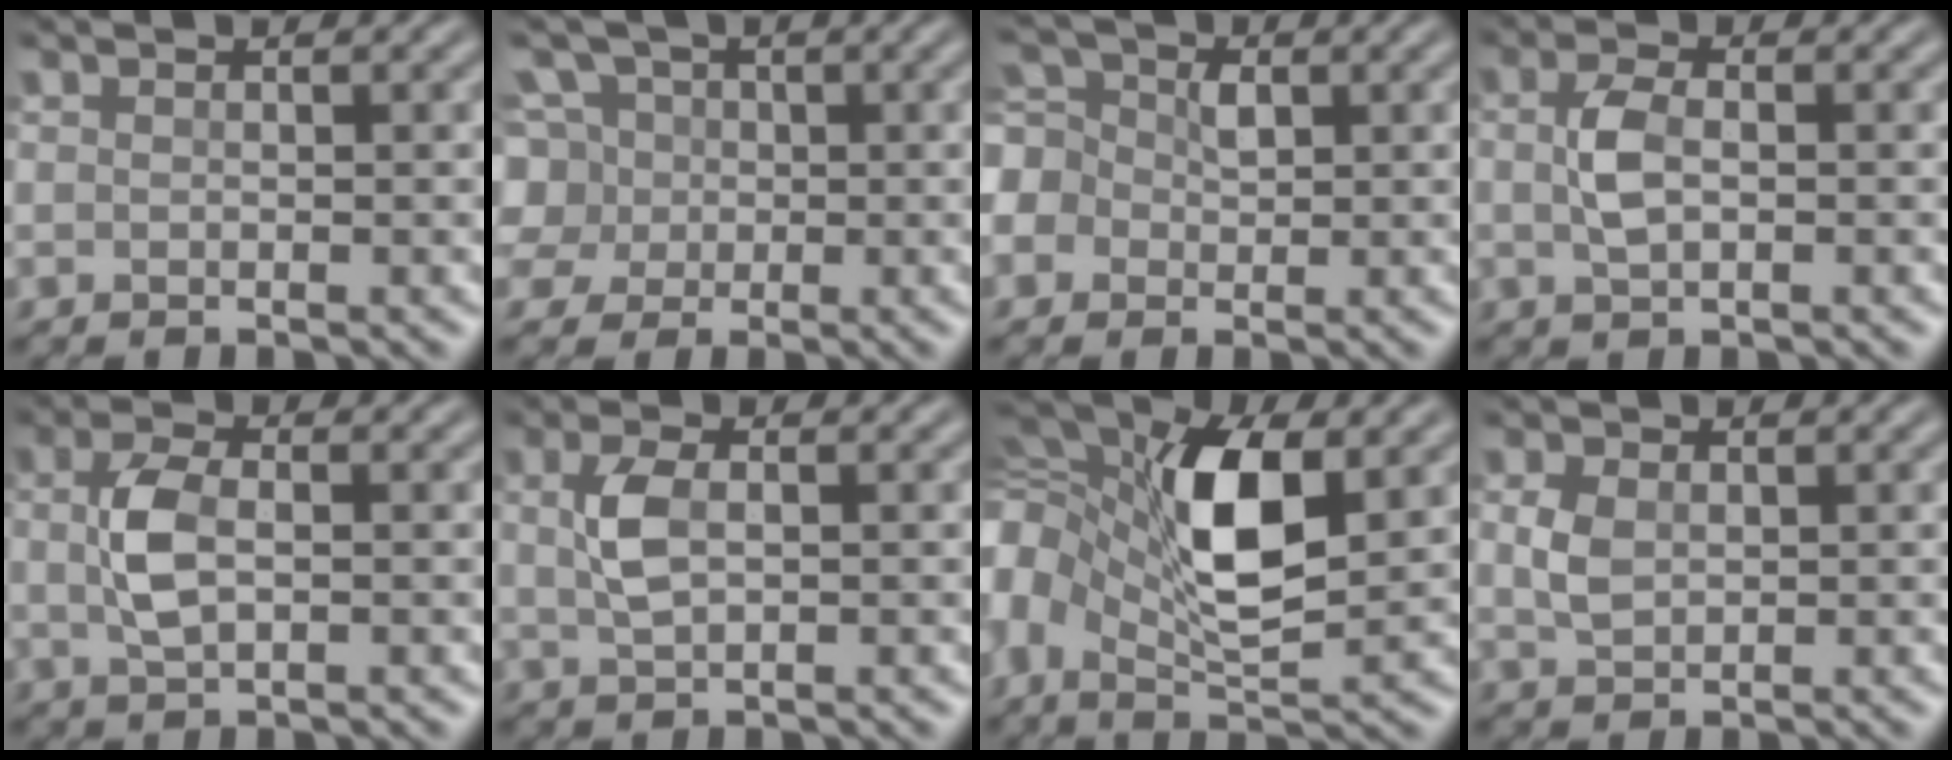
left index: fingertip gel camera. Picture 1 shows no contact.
{"total": 7.4, "force": [0.9, 6.7, 3.1], "torque": [-0.076, 0.038, -0.018]}
{"total": 6.5, "force": [-0.7, 5.8, 2.8], "torque": [-0.067, 0.032, -0.046]}
{"total": 2.7, "force": [-0.1, 1.3, 2.4], "torque": [-0.054, 0.003, -0.002]}
{"total": 3.7, "force": [-0.1, 1.8, 3.2], "torque": [-0.069, 0.005, -0.002]}
{"total": 2.8, "force": [0.2, 1.3, 2.4], "torque": [-0.057, 0.005, 0.004]}
{"total": 10.8, "force": [1.9, 5.3, 9.2], "torque": [-0.189, 0.008, 0.024]}
{"total": 2.0, "force": [0.1, 1.4, 1.4], "torque": [-0.032, 0.002, 0.002]}